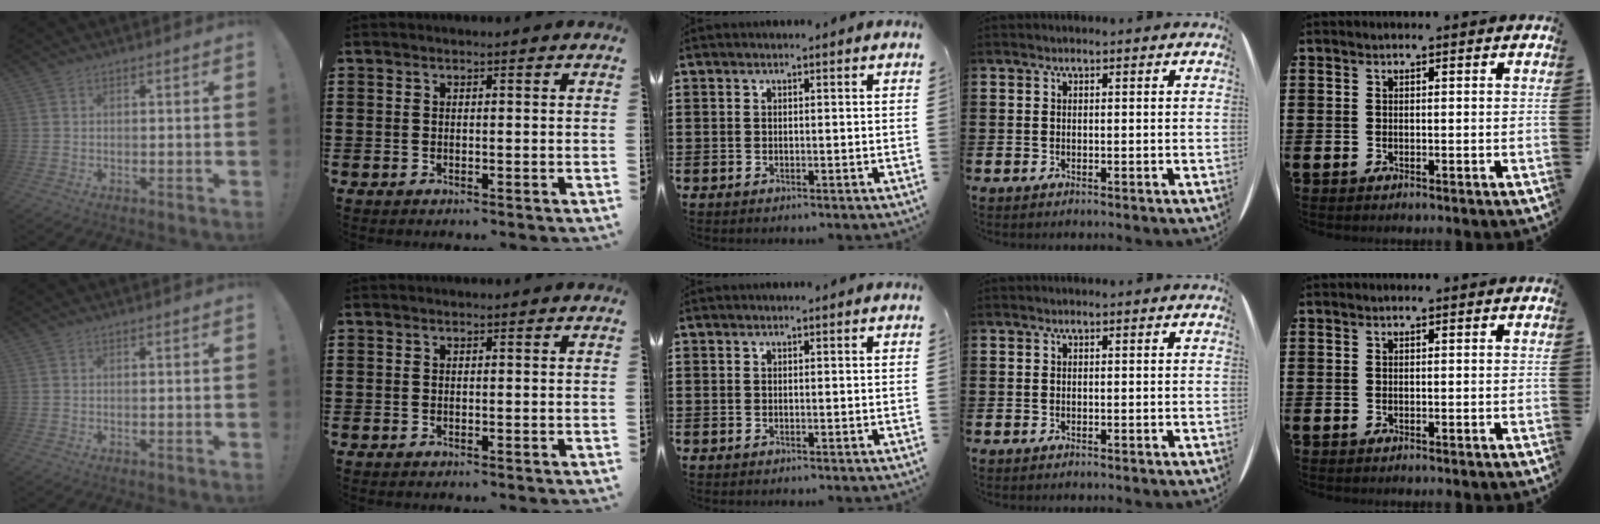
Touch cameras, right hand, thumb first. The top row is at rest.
{}